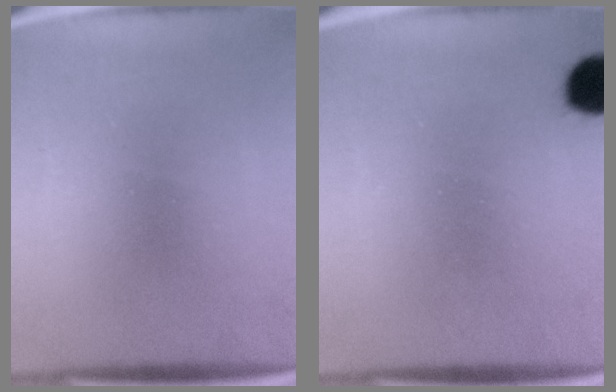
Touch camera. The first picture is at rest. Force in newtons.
{"total": 6.5}